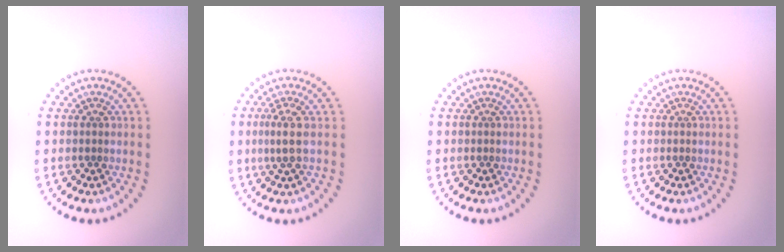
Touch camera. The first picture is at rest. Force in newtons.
{"total": 2.0, "press": 1.6, "slide": 1.2}
{"total": 0.0}
{"total": 0.0}